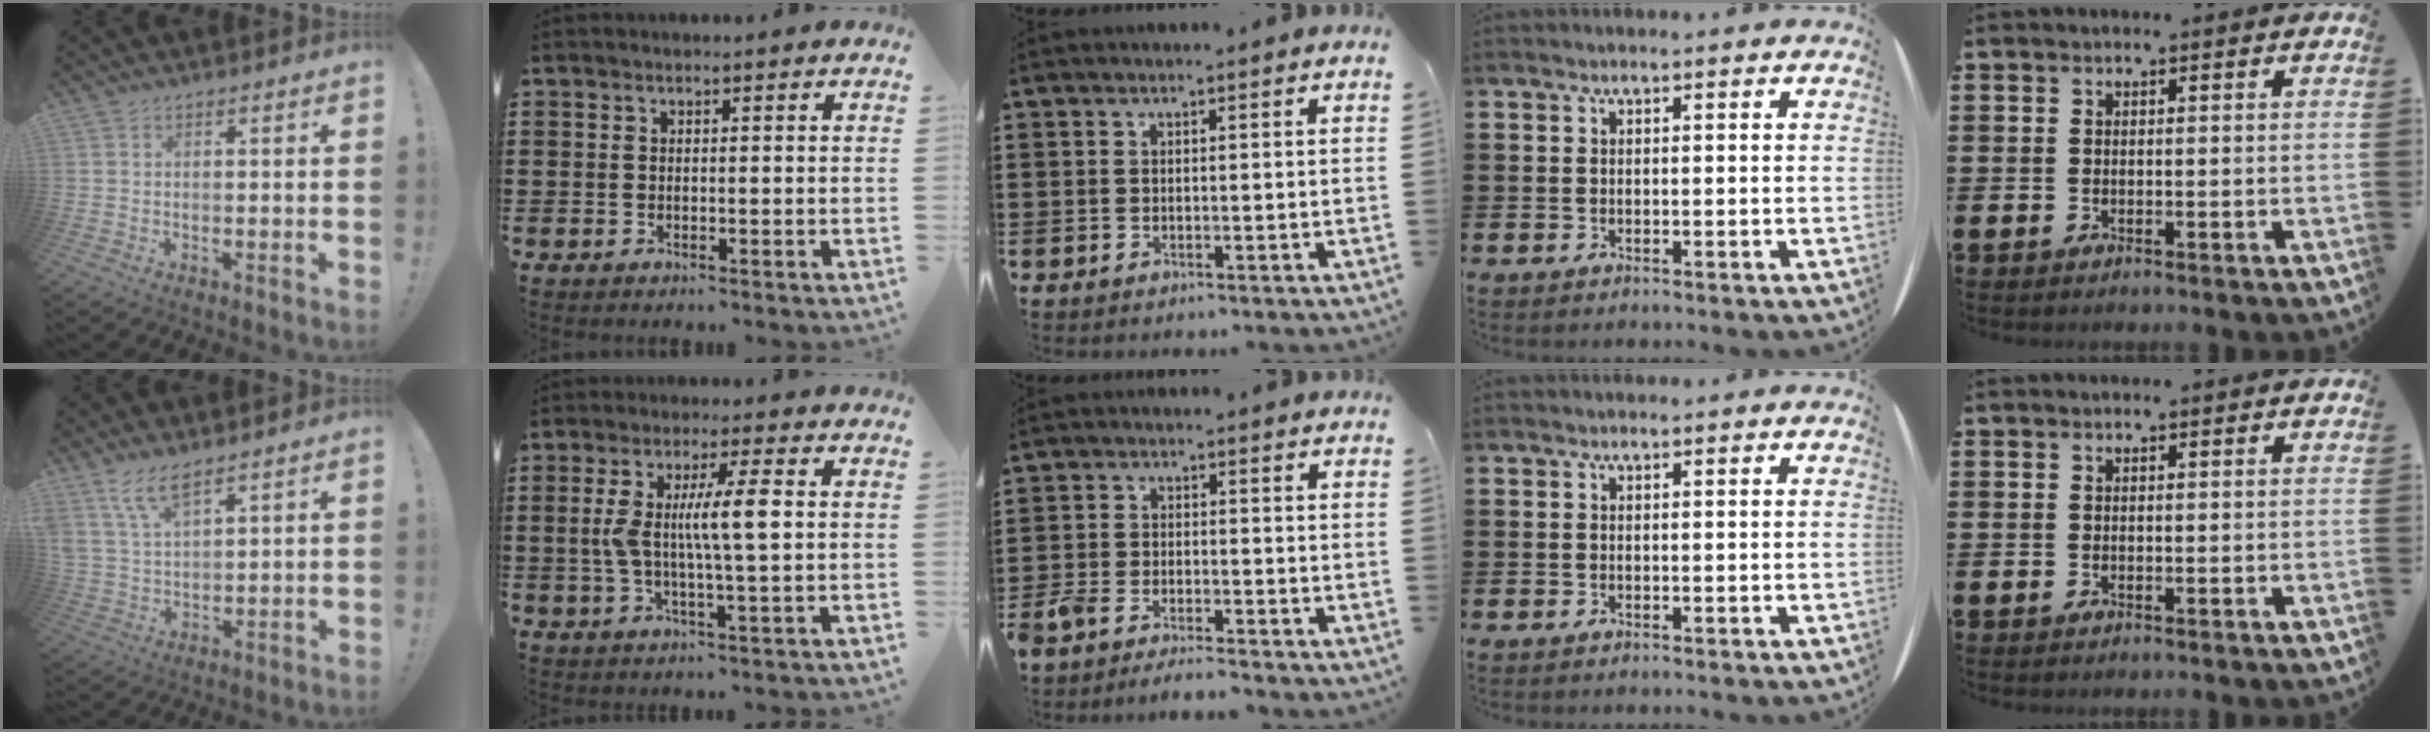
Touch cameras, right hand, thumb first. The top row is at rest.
{"thumb": {"total": 8.2, "force": [6.2, 2.6, 4.6], "torque": [-0.095, -0.025, 0.119]}, "index": {"total": 8.2, "force": [0.5, 0.8, 8.1], "torque": [-0.149, -0.003, 0.004]}, "middle": {"total": 3.9, "force": [-3.8, 0.6, 0.7], "torque": [-0.036, -0.003, -0.085]}}